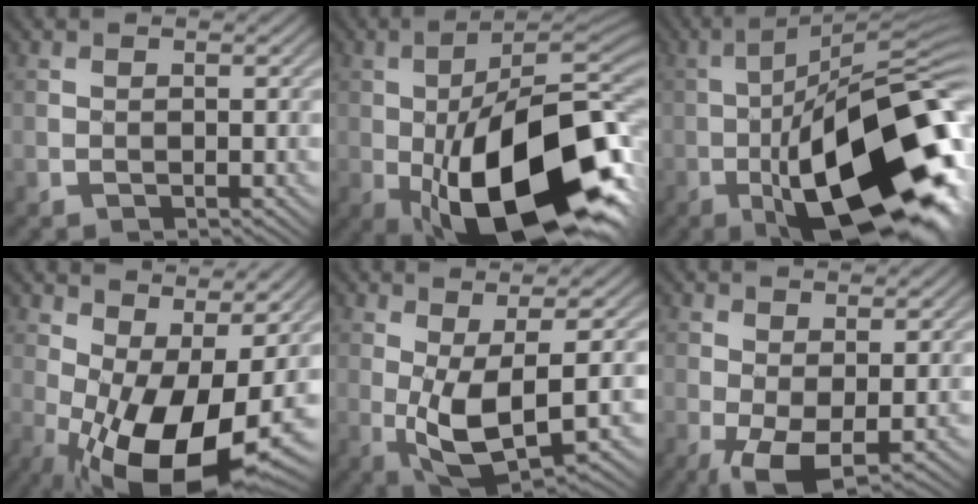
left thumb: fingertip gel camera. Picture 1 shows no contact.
{"total": 21.0, "force": [-5.0, 9.2, 18.1], "torque": [-0.276, -0.017, -0.073]}
{"total": 21.0, "force": [-7.2, 7.8, 18.1], "torque": [-0.280, -0.012, -0.114]}
{"total": 15.6, "force": [-0.3, 6.9, 14.0], "torque": [-0.238, -0.018, 0.019]}
{"total": 6.9, "force": [-0.3, 1.9, 6.6], "torque": [-0.136, -0.002, 0.001]}
{"total": 4.9, "force": [-0.9, 2.0, 4.4], "torque": [-0.104, -0.004, -0.017]}